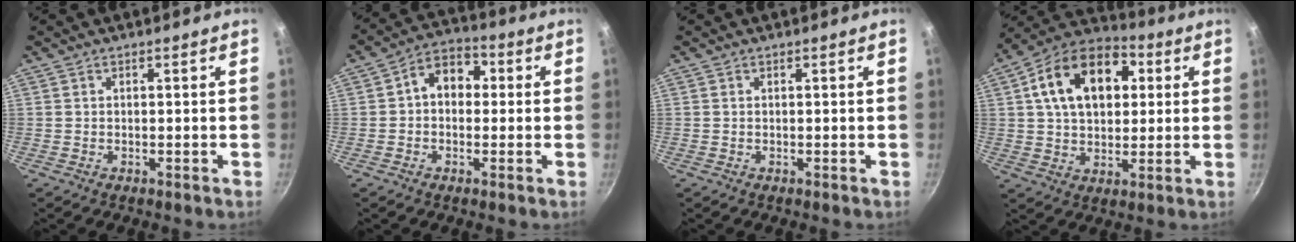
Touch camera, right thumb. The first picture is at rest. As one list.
[{"total": 7.7, "force": [0.7, 5.9, 5.0], "torque": [-0.037, 0.021, -0.008]}, {"total": 0.0}, {"total": 18.1, "force": [4.6, 12.1, 12.7], "torque": [-0.182, 0.018, 0.062]}]